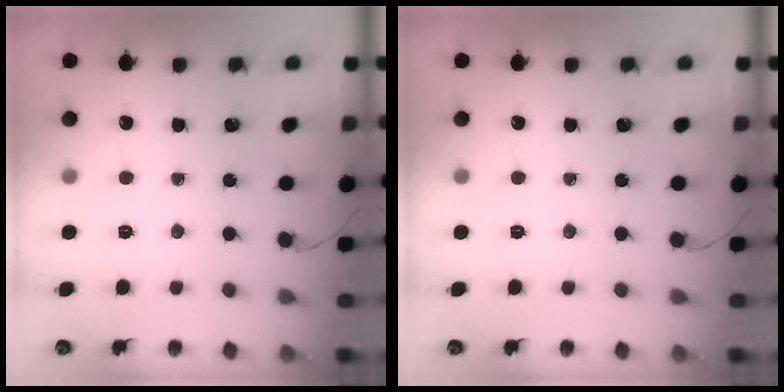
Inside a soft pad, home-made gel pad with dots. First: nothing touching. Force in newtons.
{"total": 0.0}